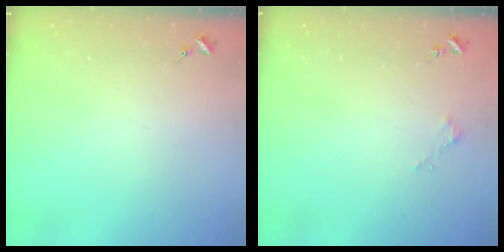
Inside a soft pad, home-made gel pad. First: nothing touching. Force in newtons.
{"total": 1.8, "press": 1.8, "slide": 0.2}